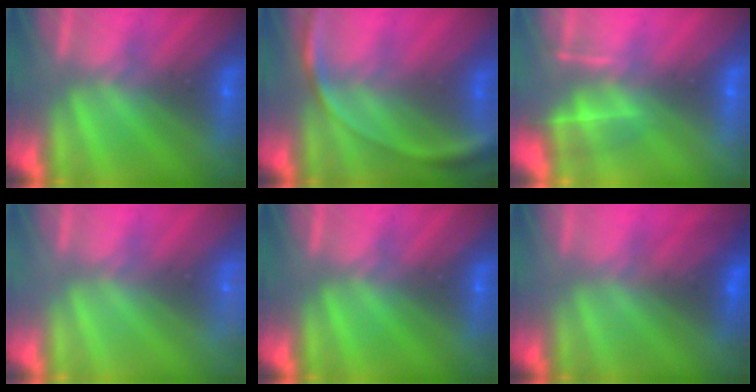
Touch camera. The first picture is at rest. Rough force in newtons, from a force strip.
{"total": 2.8}
{"total": 4.6}
{"total": 2.3}
{"total": 0.0}
{"total": 2.9}